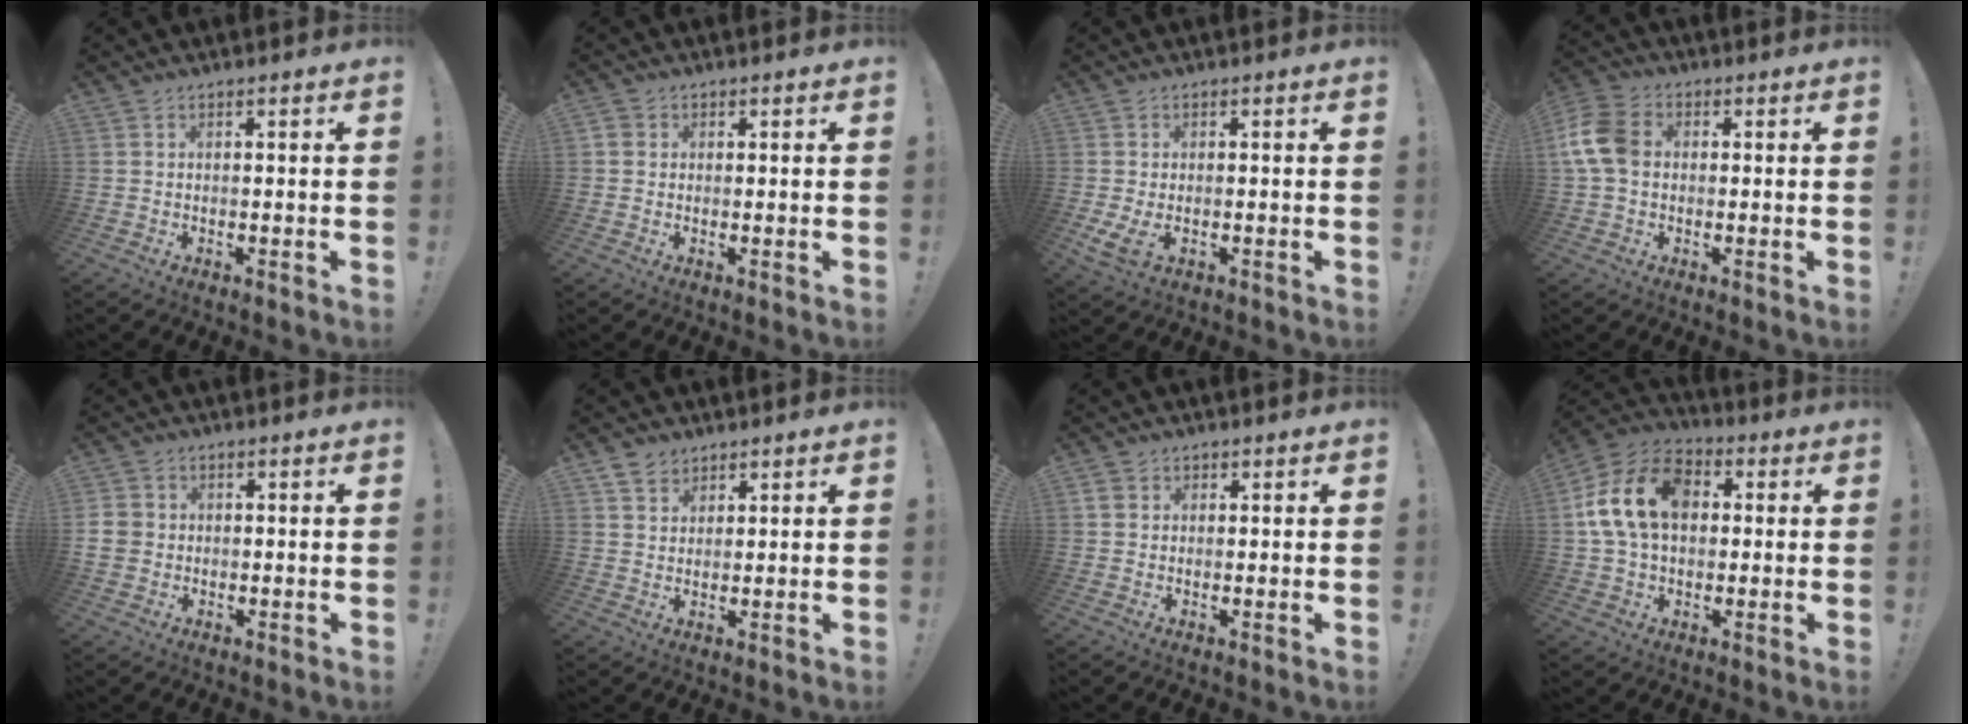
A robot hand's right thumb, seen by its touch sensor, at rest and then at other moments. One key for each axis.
{"total": 2.0, "fx": 0.6, "fy": 1.8, "fz": 0.8, "tx": -0.016, "ty": 0.004, "tz": 0.013}
{"total": 3.8, "fx": 0.1, "fy": 2.1, "fz": 3.2, "tx": -0.049, "ty": -0.009, "tz": 0.003}
{"total": 11.0, "fx": 0.7, "fy": 8.0, "fz": 7.5, "tx": -0.165, "ty": 0.015, "tz": 0.018}
{"total": 4.6, "fx": -0.2, "fy": 4.2, "fz": 1.8, "tx": -0.033, "ty": 0.002, "tz": -0.004}
{"total": 3.9, "fx": 3.0, "fy": 2.5, "fz": 0.4, "tx": -0.006, "ty": -0.016, "tz": 0.055}
{"total": 2.8, "fx": 0.9, "fy": 2.4, "fz": 1.1, "tx": -0.018, "ty": 0.003, "tz": 0.017}
{"total": 17.4, "fx": 3.4, "fy": 12.4, "fz": 11.8, "tx": -0.216, "ty": 0.011, "tz": 0.063}